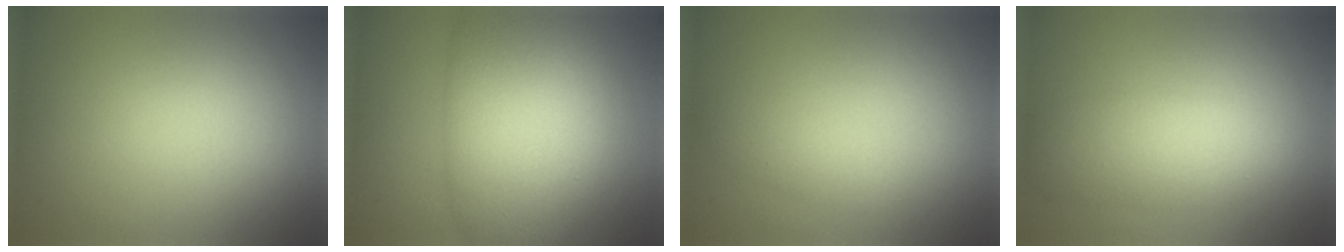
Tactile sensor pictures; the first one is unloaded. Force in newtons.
{"total": 11.1, "press": 11.1, "slide": 0.3}
{"total": 1.5, "press": 1.5, "slide": 0.1}
{"total": 4.0, "press": 4.0, "slide": 0.3}